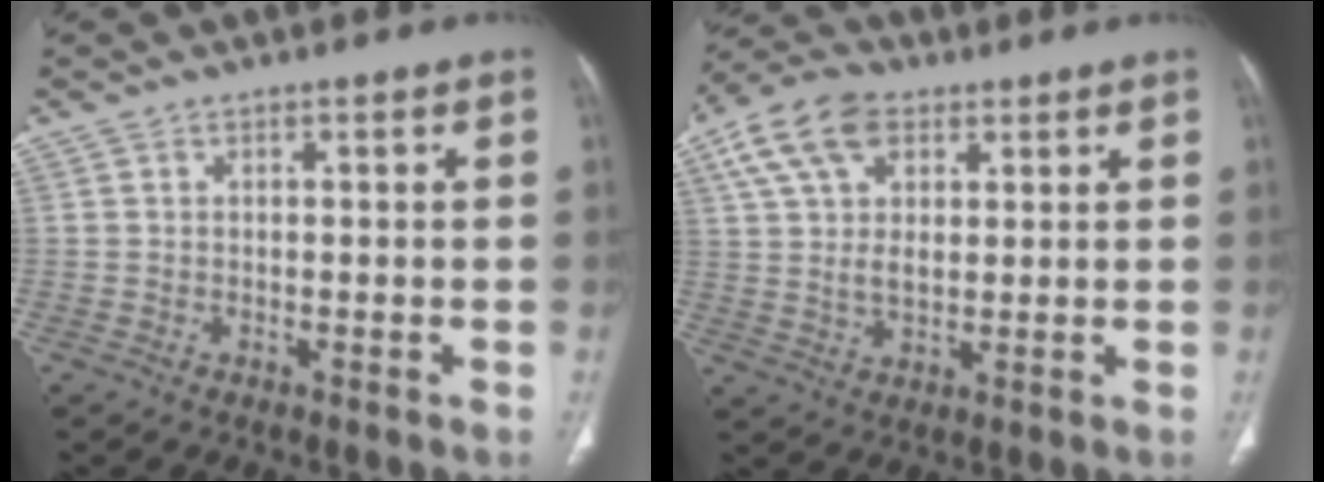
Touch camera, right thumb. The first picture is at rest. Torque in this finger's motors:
{"motor_torque": [-0.30, 0.68, 0.81, -0.12, 0.34]}